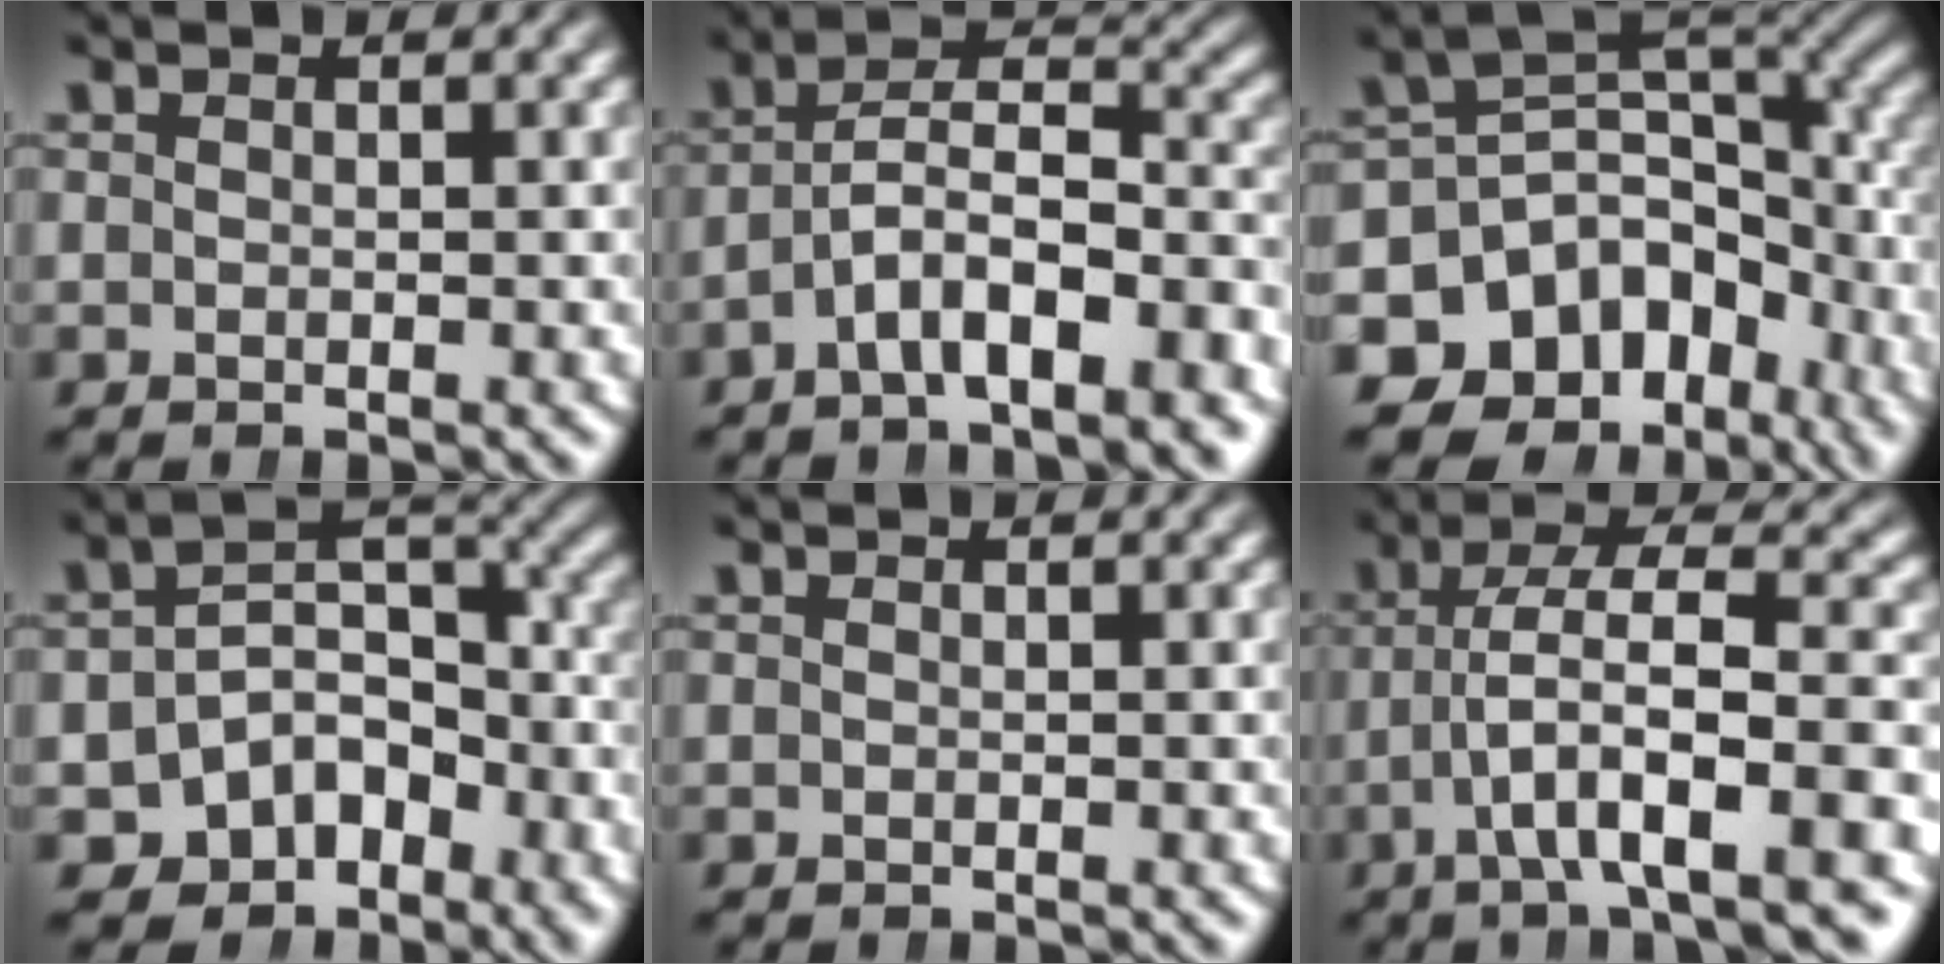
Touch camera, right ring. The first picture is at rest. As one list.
[{"total": 7.2, "force": [-3.2, 3.9, 5.1], "torque": [-0.077, -0.011, -0.051]}, {"total": 17.7, "force": [-4.4, 13.5, 10.6], "torque": [-0.187, -0.052, -0.059]}, {"total": 10.8, "force": [-4.6, 8.5, 4.9], "torque": [-0.108, -0.047, -0.062]}, {"total": 0.0}, {"total": 7.8, "force": [-0.5, 2.9, 7.2], "torque": [-0.104, 0.001, -0.007]}]